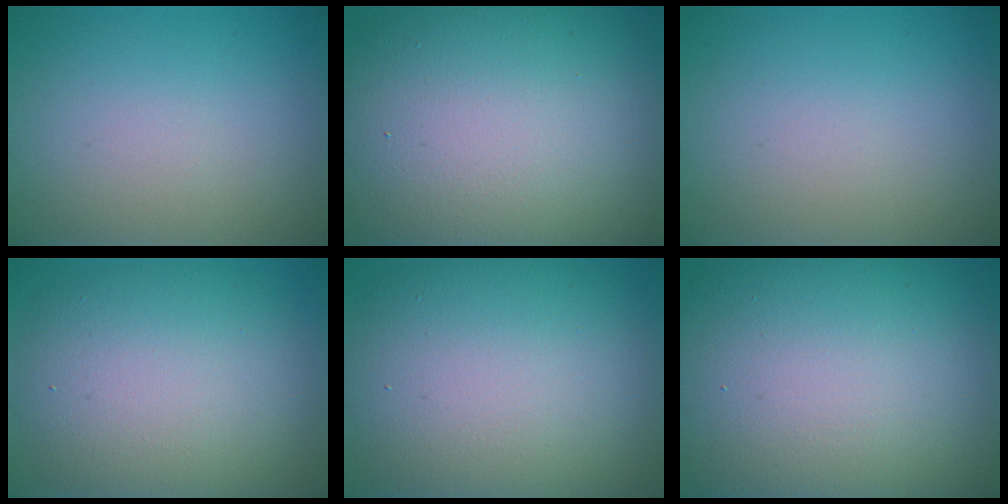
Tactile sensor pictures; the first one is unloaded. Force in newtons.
{"total": 17.7, "press": 17.6, "slide": 1.5}
{"total": 0.0}
{"total": 10.4, "press": 10.3, "slide": 0.7}
{"total": 14.1, "press": 14.1, "slide": 1.0}
{"total": 18.7, "press": 18.7, "slide": 0.8}